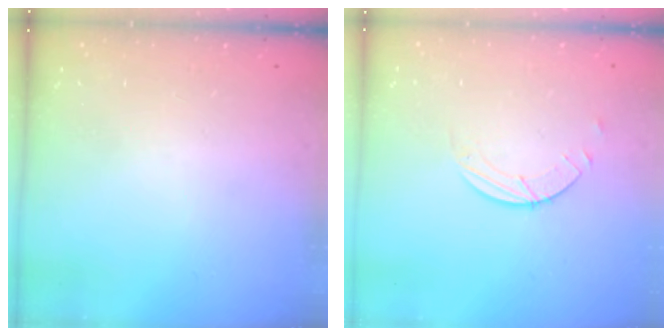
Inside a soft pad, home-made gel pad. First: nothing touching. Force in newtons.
{"total": 1.7, "press": 1.7, "slide": 0.2}